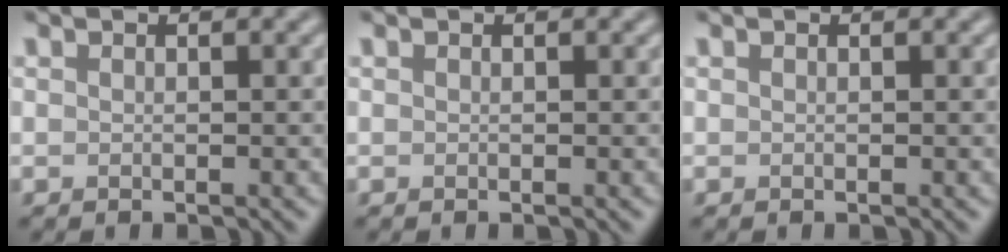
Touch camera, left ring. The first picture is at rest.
{"total": 0.0}
{"total": 0.0}